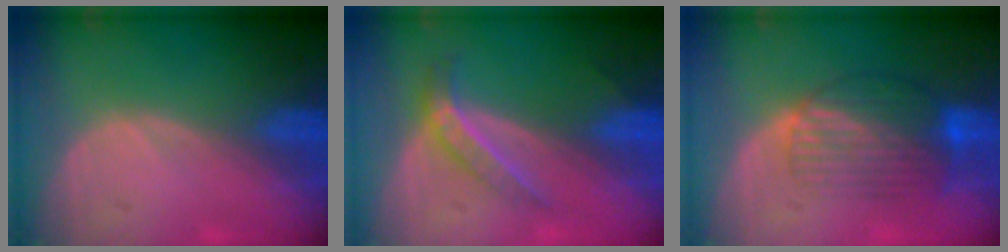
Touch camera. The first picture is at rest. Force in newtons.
{"total": 4.4, "press": 3.9, "slide": 2.1}
{"total": 8.3, "press": 7.3, "slide": 4.0}